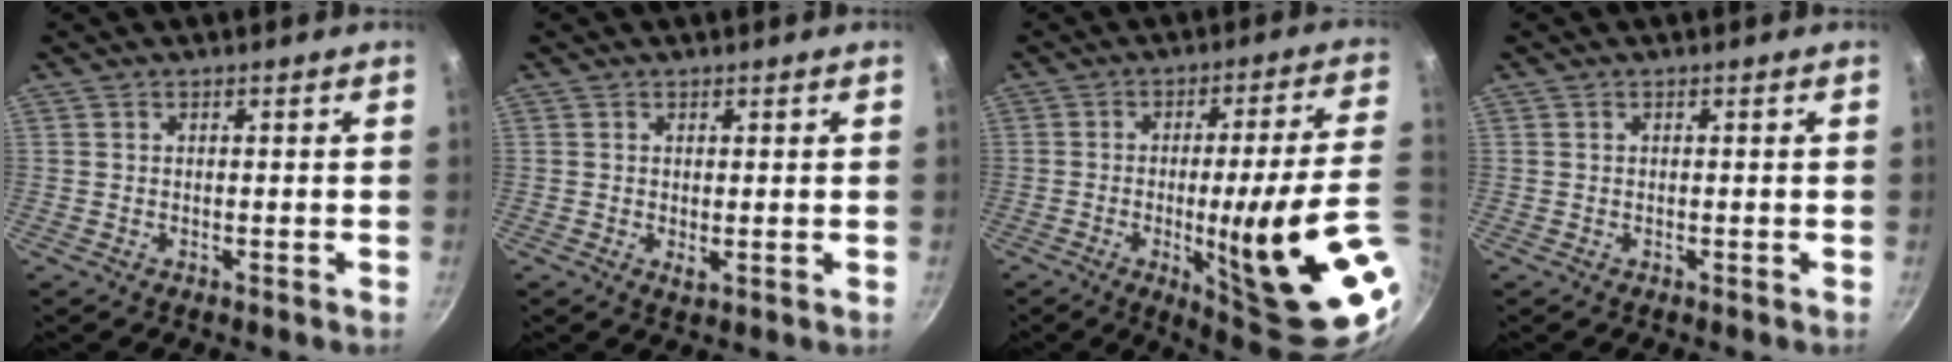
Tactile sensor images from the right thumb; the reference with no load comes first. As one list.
[{"total": 1.3, "force": [0.4, 0.6, 1.1], "torque": [-0.018, -0.011, 0.004]}, {"total": 23.3, "force": [-5.1, 3.1, 22.6], "torque": [-0.291, 0.001, -0.054]}, {"total": 0.0}]